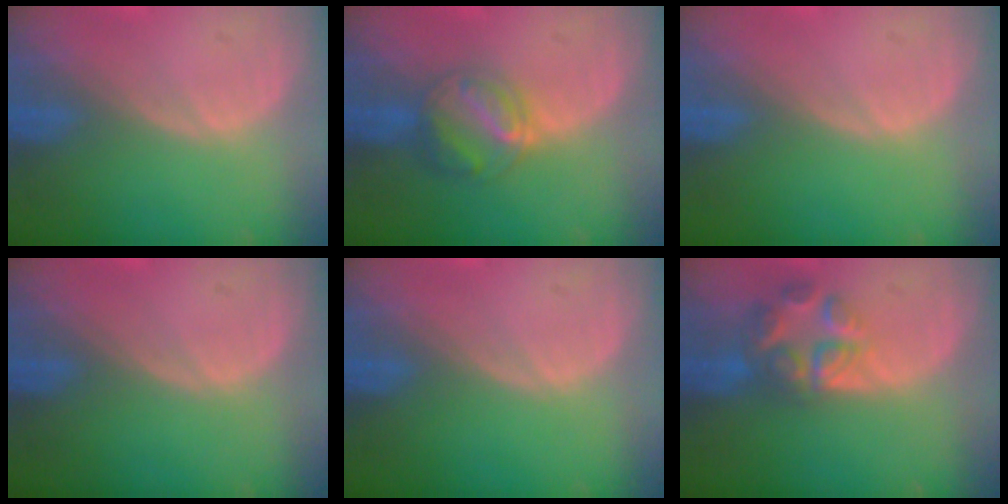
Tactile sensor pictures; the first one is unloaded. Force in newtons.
{"total": 6.1, "press": 5.6, "slide": 2.4}
{"total": 0.0}
{"total": 0.0}
{"total": 0.0}
{"total": 7.0, "press": 6.0, "slide": 3.8}